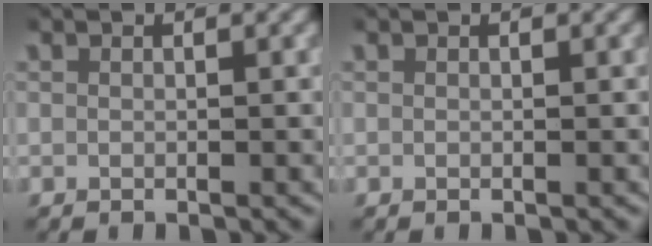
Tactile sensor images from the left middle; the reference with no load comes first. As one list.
[{"total": 0.0}]